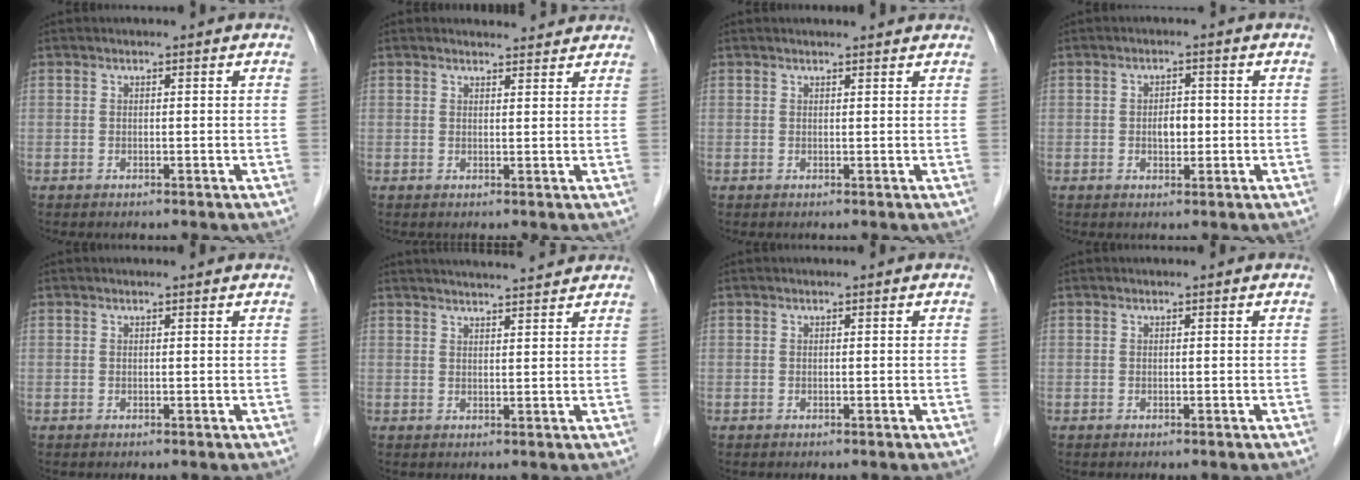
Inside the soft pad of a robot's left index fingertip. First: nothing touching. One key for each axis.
{"total": 3.6, "fx": 3.5, "fy": 0.8, "fz": 0.3, "tx": -0.008, "ty": 0.008, "tz": 0.040}
{"total": 3.3, "fx": 3.2, "fy": 0.4, "fz": 0.8, "tx": -0.014, "ty": 0.013, "tz": 0.035}
{"total": 2.5, "fx": -0.3, "fy": 1.5, "fz": 2.0, "tx": -0.033, "ty": 0.004, "tz": -0.003}
{"total": 0.9, "fx": 0.8, "fy": 0.0, "fz": 0.2, "tx": -0.011, "ty": 0.004, "tz": 0.009}
{"total": 9.2, "fx": 8.7, "fy": 0.2, "fz": 3.0, "tx": -0.046, "ty": 0.023, "tz": 0.114}
{"total": 0.0}
{"total": 0.0}